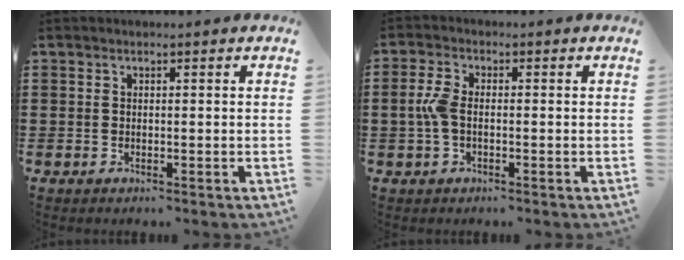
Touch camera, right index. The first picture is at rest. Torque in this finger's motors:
{"motor_torque": [1.11, -0.18, 0.56, 0.15]}